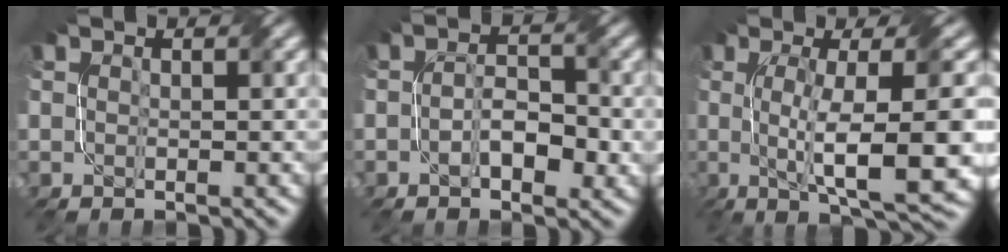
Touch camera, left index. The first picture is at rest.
{"total": 3.5, "force": [-1.2, 1.8, 2.8], "torque": [-0.046, 0.006, -0.020]}
{"total": 10.6, "force": [-0.7, 2.4, 10.3], "torque": [-0.149, -0.004, -0.006]}